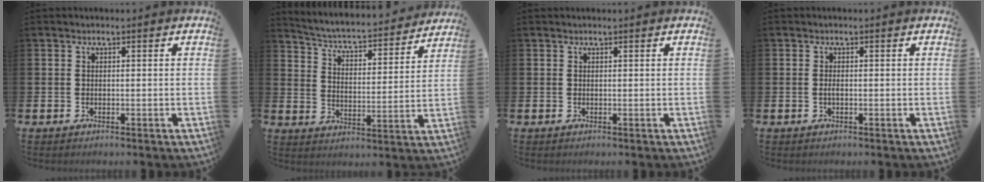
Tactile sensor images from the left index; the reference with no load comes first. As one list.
[{"total": 4.6, "force": [4.3, 0.9, 1.4], "torque": [-0.055, -0.039, 0.064]}, {"total": 0.0}, {"total": 0.5, "force": [-0.2, 0.1, 0.5], "torque": [-0.012, -0.001, -0.003]}]